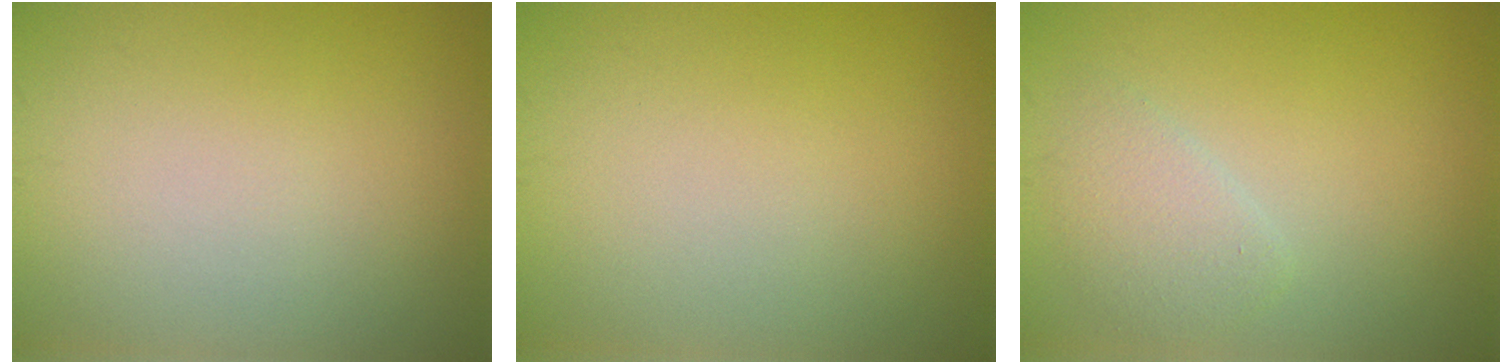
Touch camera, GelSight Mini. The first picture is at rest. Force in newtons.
{"total": 0.0}
{"total": 2.1, "press": 2.1, "slide": 0.1}